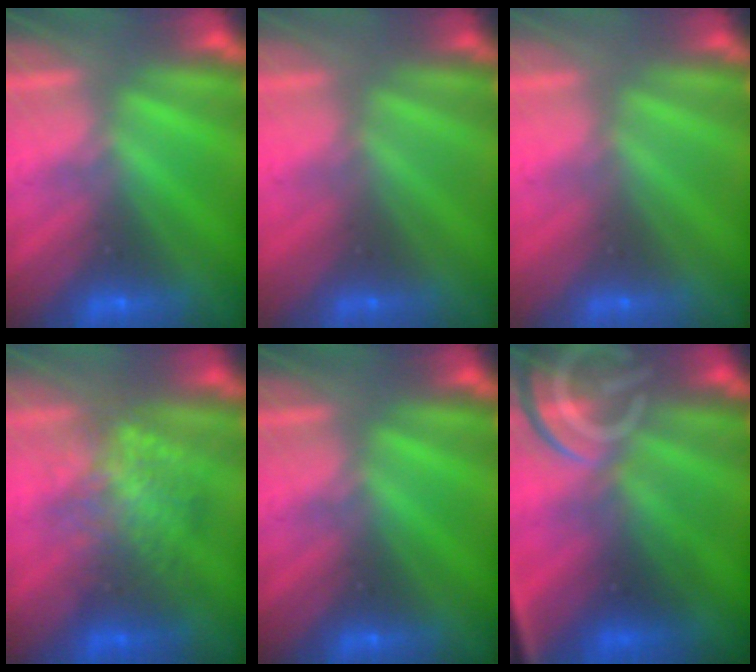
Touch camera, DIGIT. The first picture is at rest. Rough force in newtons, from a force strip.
{"total": 2.9}
{"total": 2.9}
{"total": 2.3}
{"total": 0.0}
{"total": 9.3}